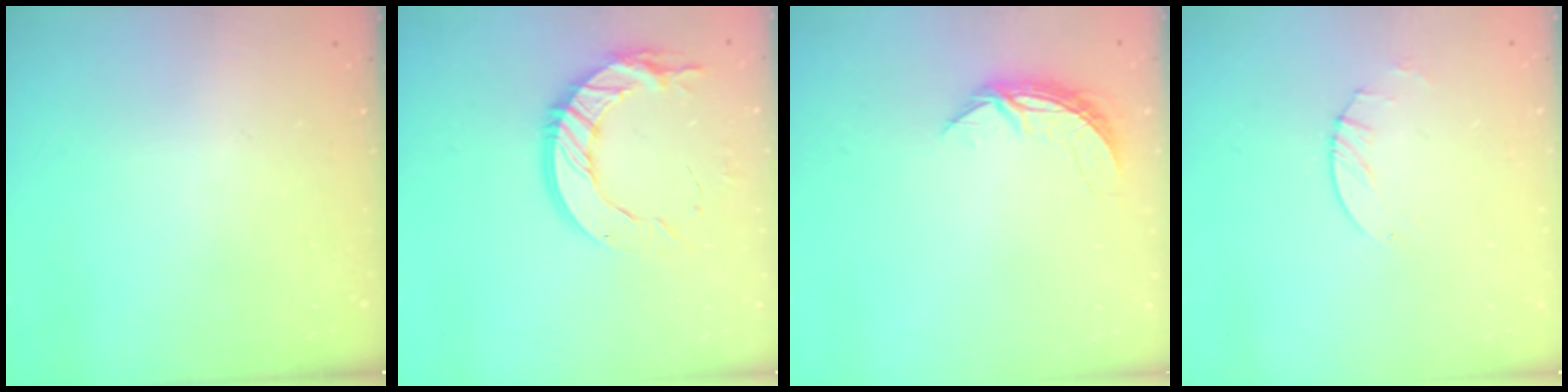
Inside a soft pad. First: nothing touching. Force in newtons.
{"total": 14.6, "press": 14.5, "slide": 0.9}
{"total": 5.5, "press": 5.5, "slide": 0.3}
{"total": 2.6, "press": 2.5, "slide": 0.4}